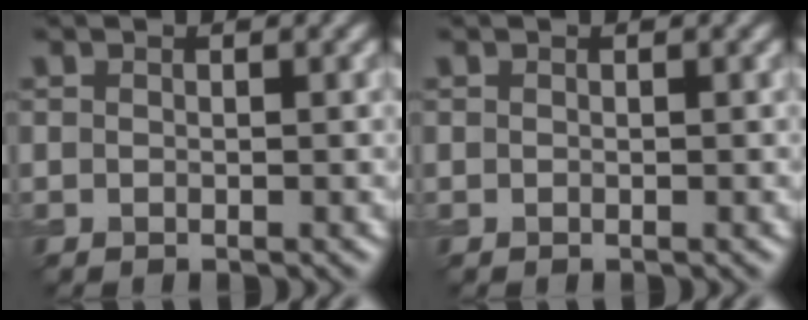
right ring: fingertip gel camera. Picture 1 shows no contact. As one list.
[{"total": 0.0}]